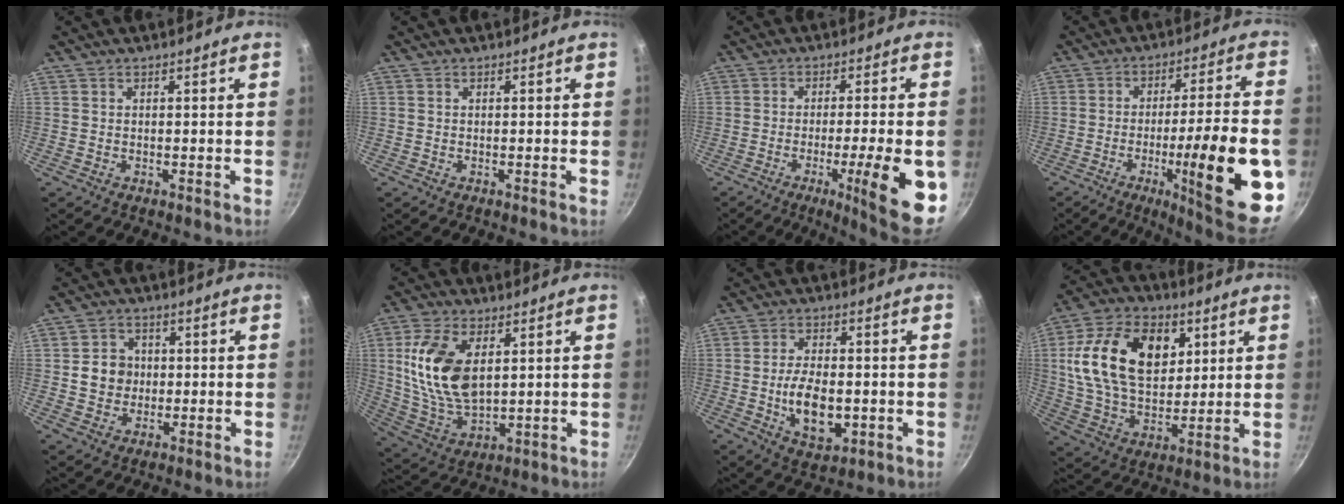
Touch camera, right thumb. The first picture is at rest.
{"total": 0.0}
{"total": 14.7, "force": [-4.5, 2.2, 13.9], "torque": [-0.176, 0.009, -0.060]}
{"total": 23.9, "force": [-6.8, 4.6, 22.4], "torque": [-0.299, 0.018, -0.093]}
{"total": 5.9, "force": [0.1, 5.4, 2.5], "torque": [-0.011, 0.008, -0.003]}
{"total": 15.7, "force": [3.6, 8.9, 12.4], "torque": [-0.229, -0.019, 0.081]}
{"total": 10.5, "force": [-1.7, 5.8, 8.6], "torque": [-0.137, 0.001, -0.023]}
{"total": 21.3, "force": [5.8, 14.1, 14.9], "torque": [-0.248, -0.009, 0.097]}